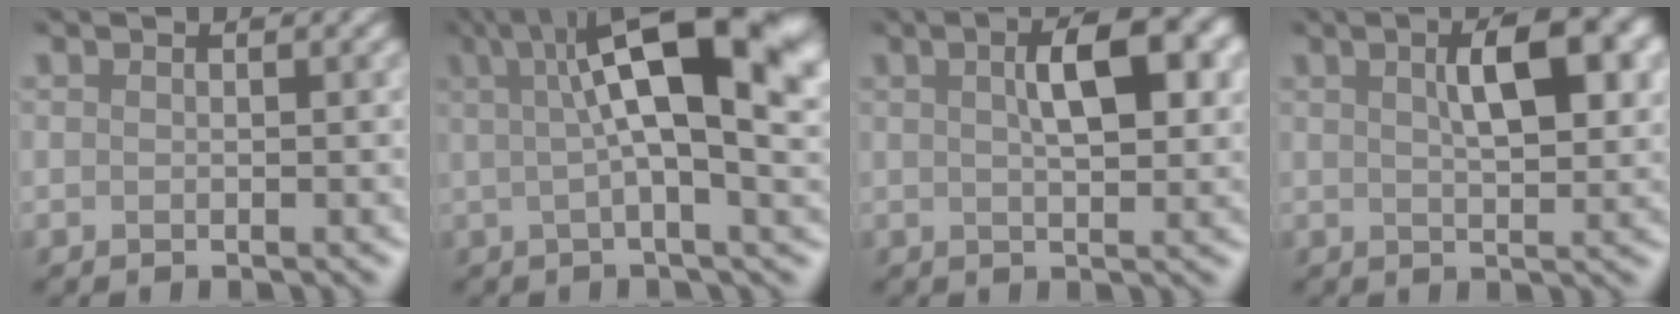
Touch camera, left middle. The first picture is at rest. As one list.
[{"total": 11.8, "force": [4.3, 2.6, 10.7], "torque": [-0.173, 0.025, 0.081]}, {"total": 4.0, "force": [1.3, 0.4, 3.7], "torque": [-0.061, 0.016, 0.028]}, {"total": 4.4, "force": [1.6, 0.6, 4.1], "torque": [-0.065, 0.015, 0.033]}]